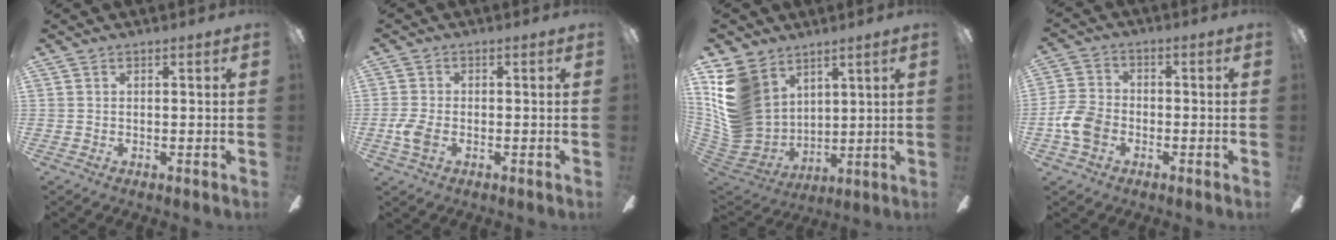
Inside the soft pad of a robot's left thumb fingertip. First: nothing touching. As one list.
[{"total": 4.6, "force": [-1.6, 2.5, 3.5], "torque": [-0.081, -0.002, -0.031]}, {"total": 16.6, "force": [7.2, 12.6, 8.2], "torque": [-0.212, -0.040, 0.143]}, {"total": 8.1, "force": [-3.0, 5.8, 4.8], "torque": [-0.111, 0.017, -0.055]}]